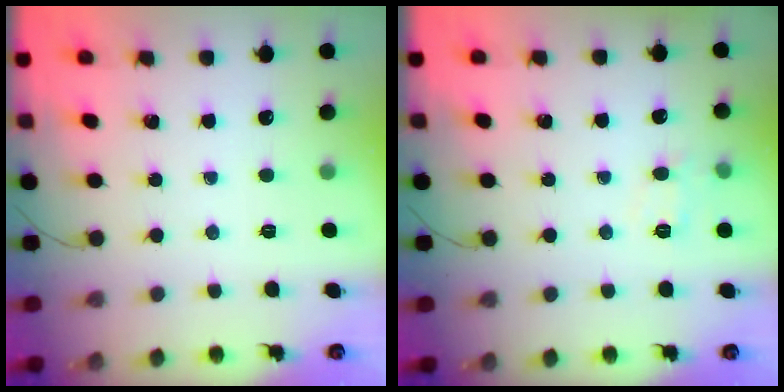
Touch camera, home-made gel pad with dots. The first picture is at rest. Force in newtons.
{"total": 7.7, "press": 7.5, "slide": 1.7}